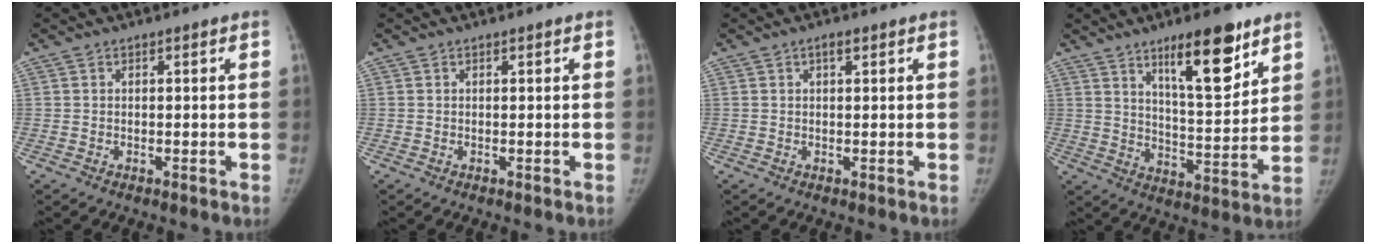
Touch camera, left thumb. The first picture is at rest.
{"total": 0.0}
{"total": 1.5, "force": [0.7, 0.6, 1.1], "torque": [-0.016, 0.000, 0.009]}
{"total": 14.6, "force": [8.9, 4.2, 10.8], "torque": [-0.135, -0.059, 0.145]}